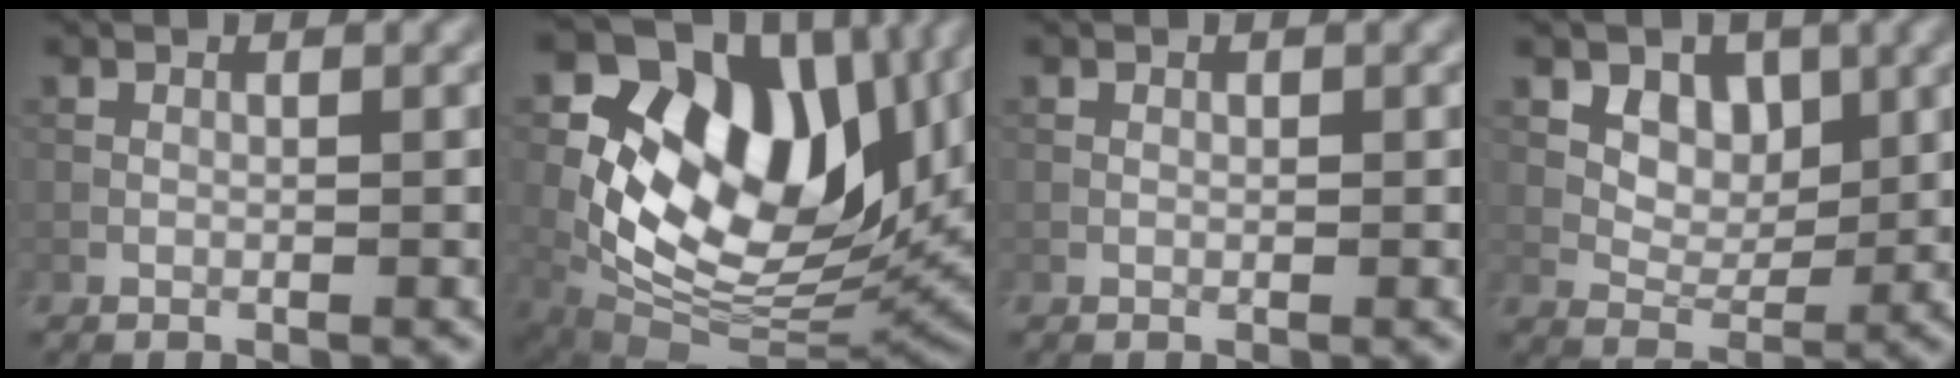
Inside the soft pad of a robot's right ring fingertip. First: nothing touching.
{"total": 16.0, "force": [4.7, 10.1, 11.6], "torque": [-0.219, 0.015, 0.084]}
{"total": 0.0}
{"total": 3.8, "force": [1.6, 2.9, 1.8], "torque": [-0.031, -0.023, 0.048]}